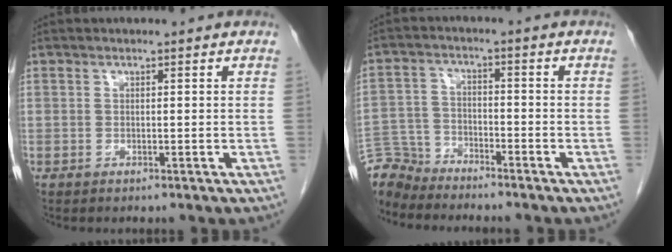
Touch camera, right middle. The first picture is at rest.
{"total": 6.4, "force": [-6.3, 1.2, -0.7], "torque": [0.013, 0.003, -0.124]}